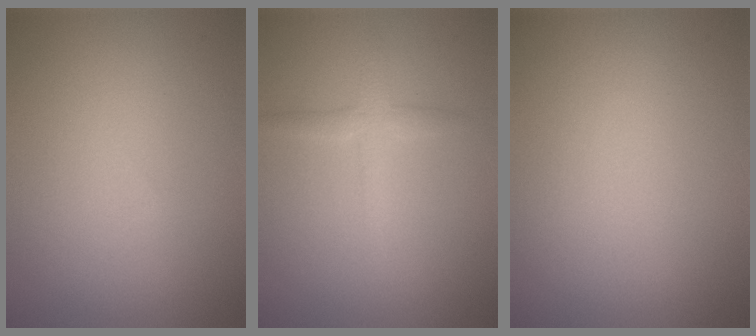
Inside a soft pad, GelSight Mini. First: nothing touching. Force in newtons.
{"total": 2.1, "press": 2.1, "slide": 0.1}
{"total": 0.0}